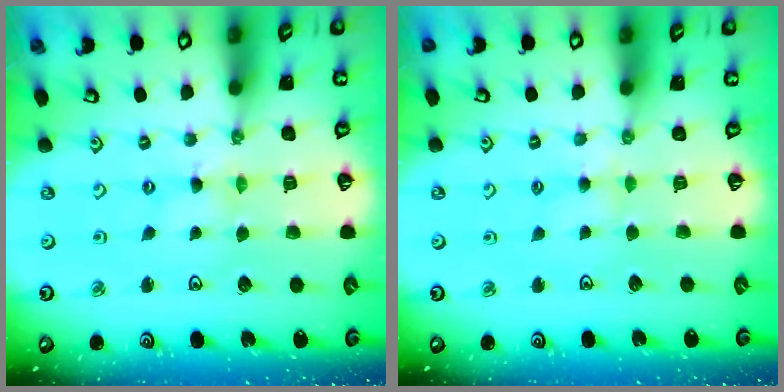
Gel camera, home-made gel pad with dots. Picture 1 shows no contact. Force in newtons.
{"total": 3.1, "press": 3.1, "slide": 0.3}